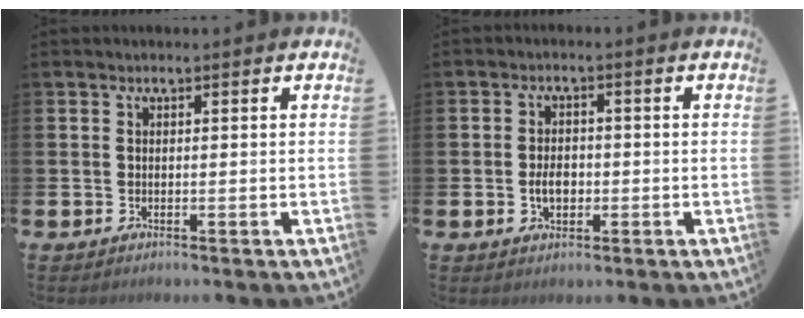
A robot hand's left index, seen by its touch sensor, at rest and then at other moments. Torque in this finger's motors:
{"motor_torque": [0.04, 0.04, 0.08, 0.01]}